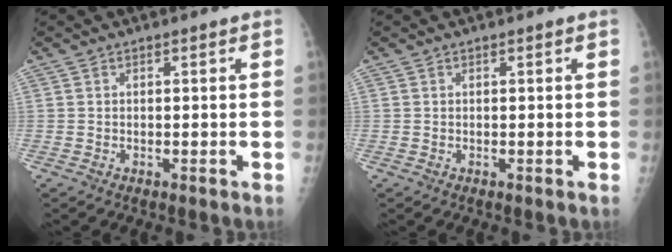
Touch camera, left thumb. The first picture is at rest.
{"total": 0.0}